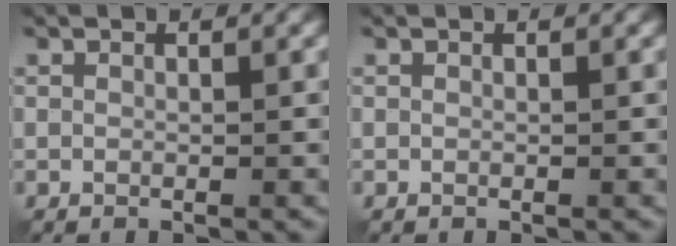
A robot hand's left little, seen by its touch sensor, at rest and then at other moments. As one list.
[{"total": 0.0}]